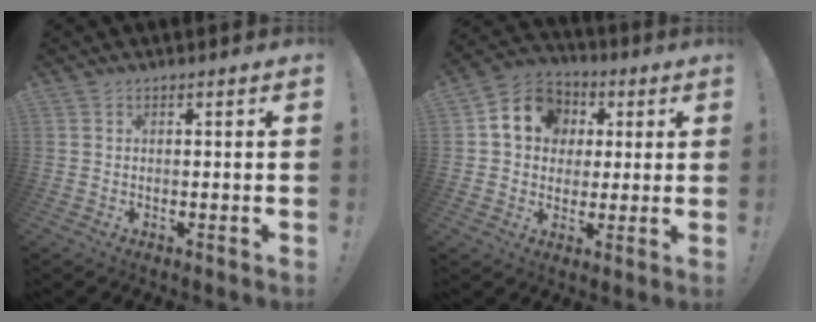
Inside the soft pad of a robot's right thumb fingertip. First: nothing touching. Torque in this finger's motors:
{"motor_torque": [0.92, 0.83, 0.96, 0.06, 0.04]}